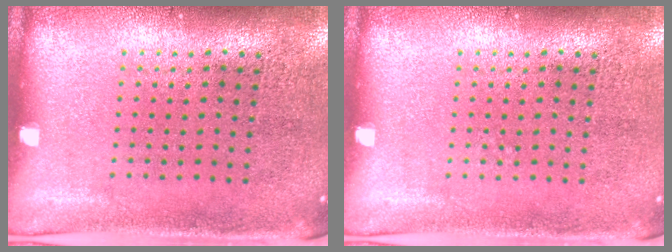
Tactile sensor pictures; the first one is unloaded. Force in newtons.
{"total": 0.0}